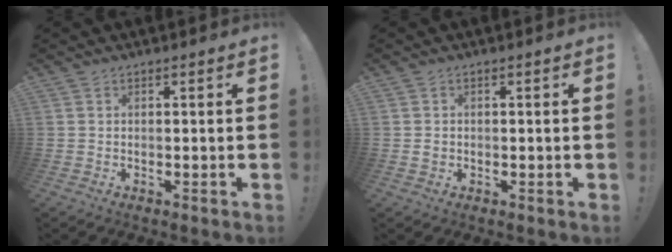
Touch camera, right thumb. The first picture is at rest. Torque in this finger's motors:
{"motor_torque": [-0.01, 0.11, 0.36, -0.28, 0.00]}